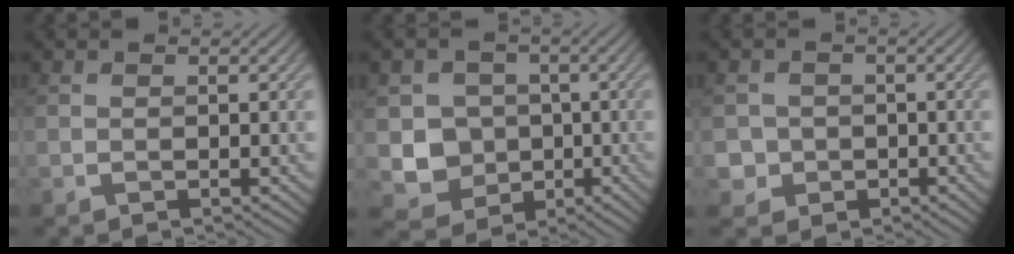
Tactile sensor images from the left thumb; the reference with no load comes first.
{"total": 5.7, "force": [-0.7, 5.3, 2.0], "torque": [-0.046, -0.011, -0.022]}
{"total": 2.9, "force": [-0.8, 2.8, 0.4], "torque": [-0.006, -0.007, -0.023]}